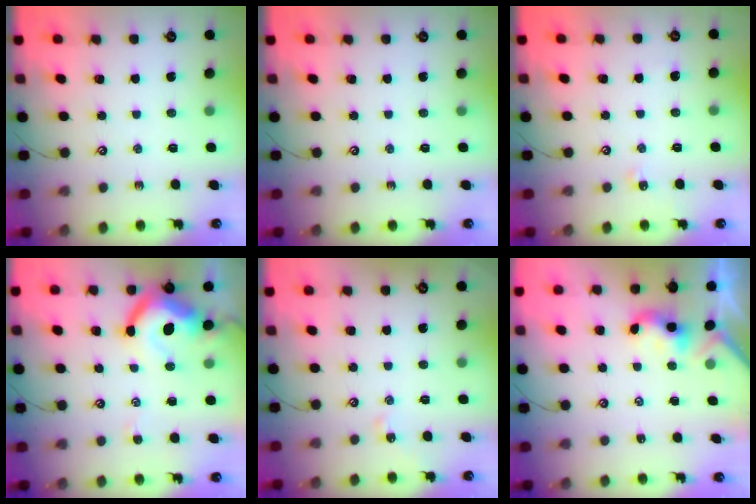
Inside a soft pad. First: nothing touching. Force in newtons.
{"total": 0.0}
{"total": 3.2, "press": 3.2, "slide": 0.5}
{"total": 11.1, "press": 11.0, "slide": 1.4}
{"total": 2.4, "press": 2.4, "slide": 0.5}
{"total": 2.2, "press": 2.2, "slide": 0.2}